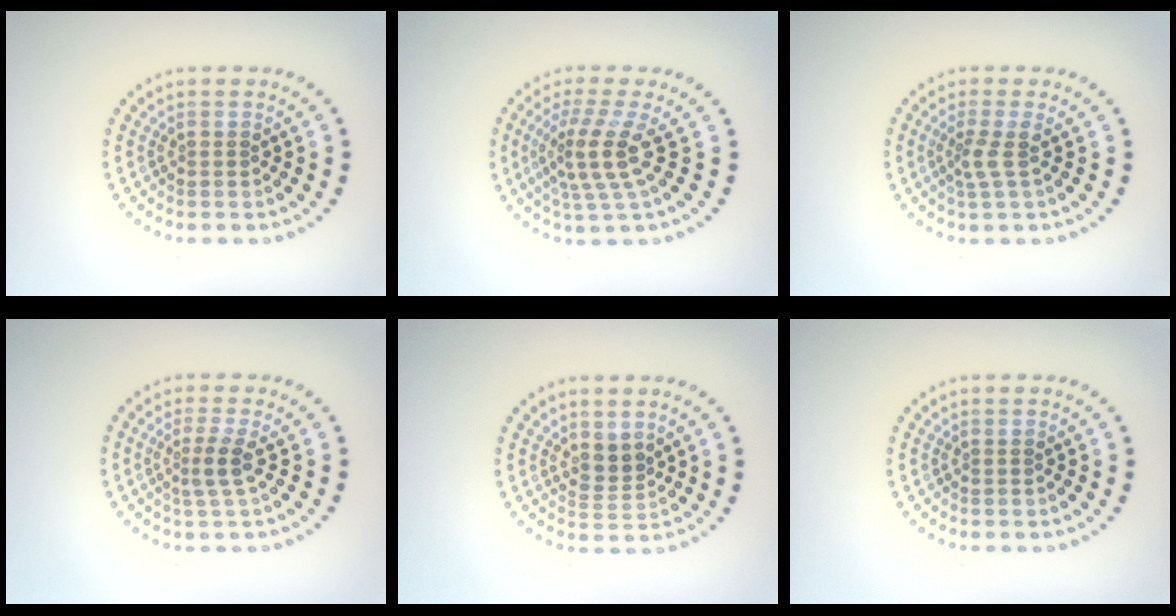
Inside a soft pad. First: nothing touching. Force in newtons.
{"total": 4.0, "press": 3.1, "slide": 2.6}
{"total": 1.9, "press": 1.4, "slide": 1.3}
{"total": 1.9, "press": 1.4, "slide": 1.3}
{"total": 2.0, "press": 1.5, "slide": 1.3}
{"total": 0.0}